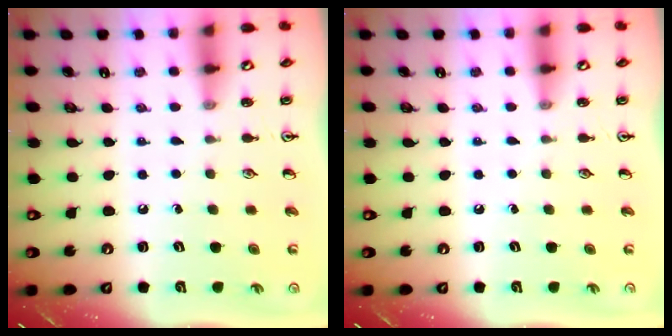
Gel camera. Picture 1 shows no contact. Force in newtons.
{"total": 0.0}